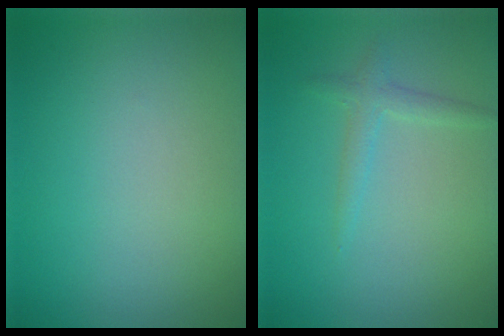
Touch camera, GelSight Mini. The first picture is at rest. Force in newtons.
{"total": 0.9, "press": 0.9, "slide": 0.1}